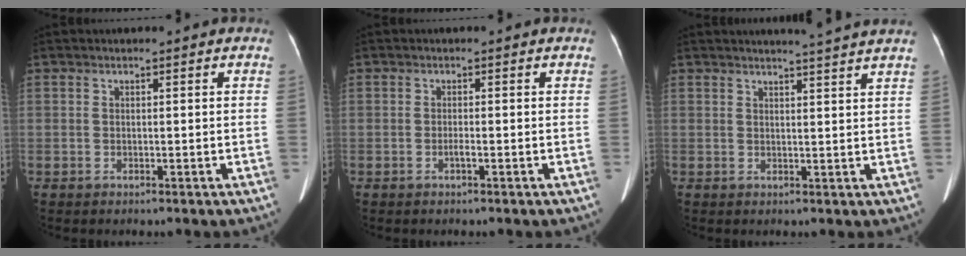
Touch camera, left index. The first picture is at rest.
{"total": 0.8, "force": [-0.5, -0.1, 0.6], "torque": [-0.013, -0.002, -0.007]}
{"total": 5.6, "force": [5.1, -1.2, 2.0], "torque": [-0.028, -0.004, 0.050]}